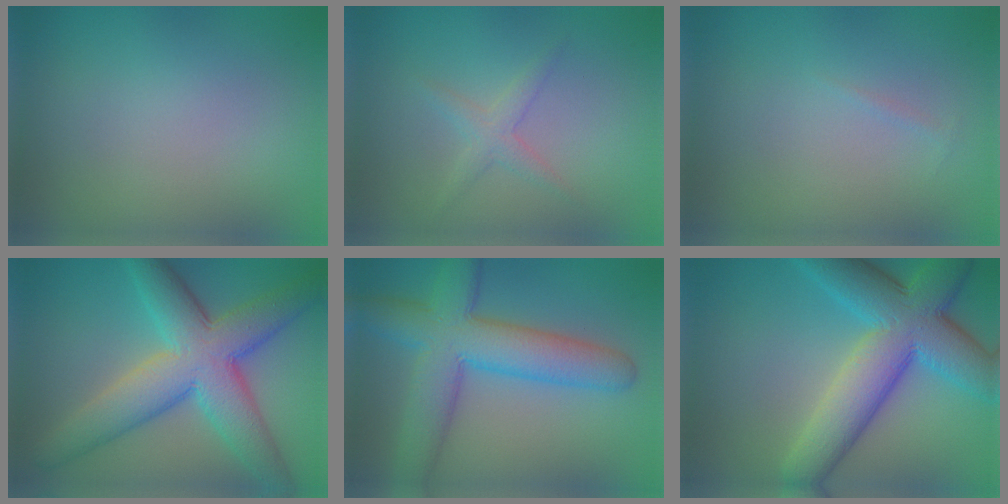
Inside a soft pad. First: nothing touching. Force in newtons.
{"total": 1.6, "press": 1.6, "slide": 0.1}
{"total": 0.8, "press": 0.8, "slide": 0.2}
{"total": 9.6, "press": 9.6, "slide": 0.3}
{"total": 8.3, "press": 8.3, "slide": 0.3}
{"total": 10.6, "press": 10.6, "slide": 0.3}